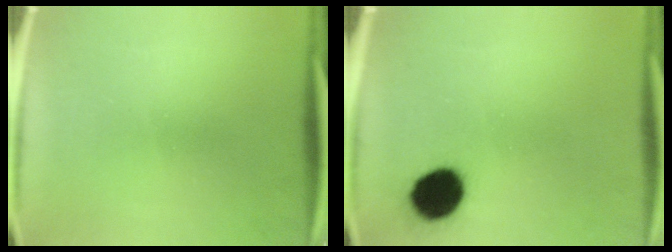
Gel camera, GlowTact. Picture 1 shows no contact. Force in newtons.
{"total": 10.3}